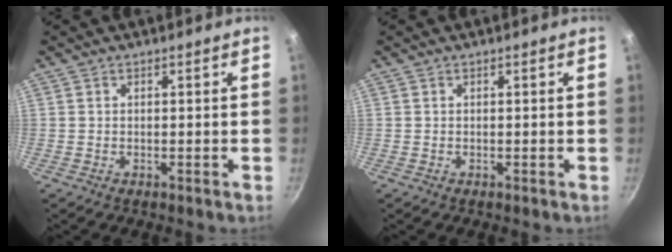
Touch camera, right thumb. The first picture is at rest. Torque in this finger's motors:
{"motor_torque": [-0.05, -0.06, 0.14, 0.07, 0.00]}